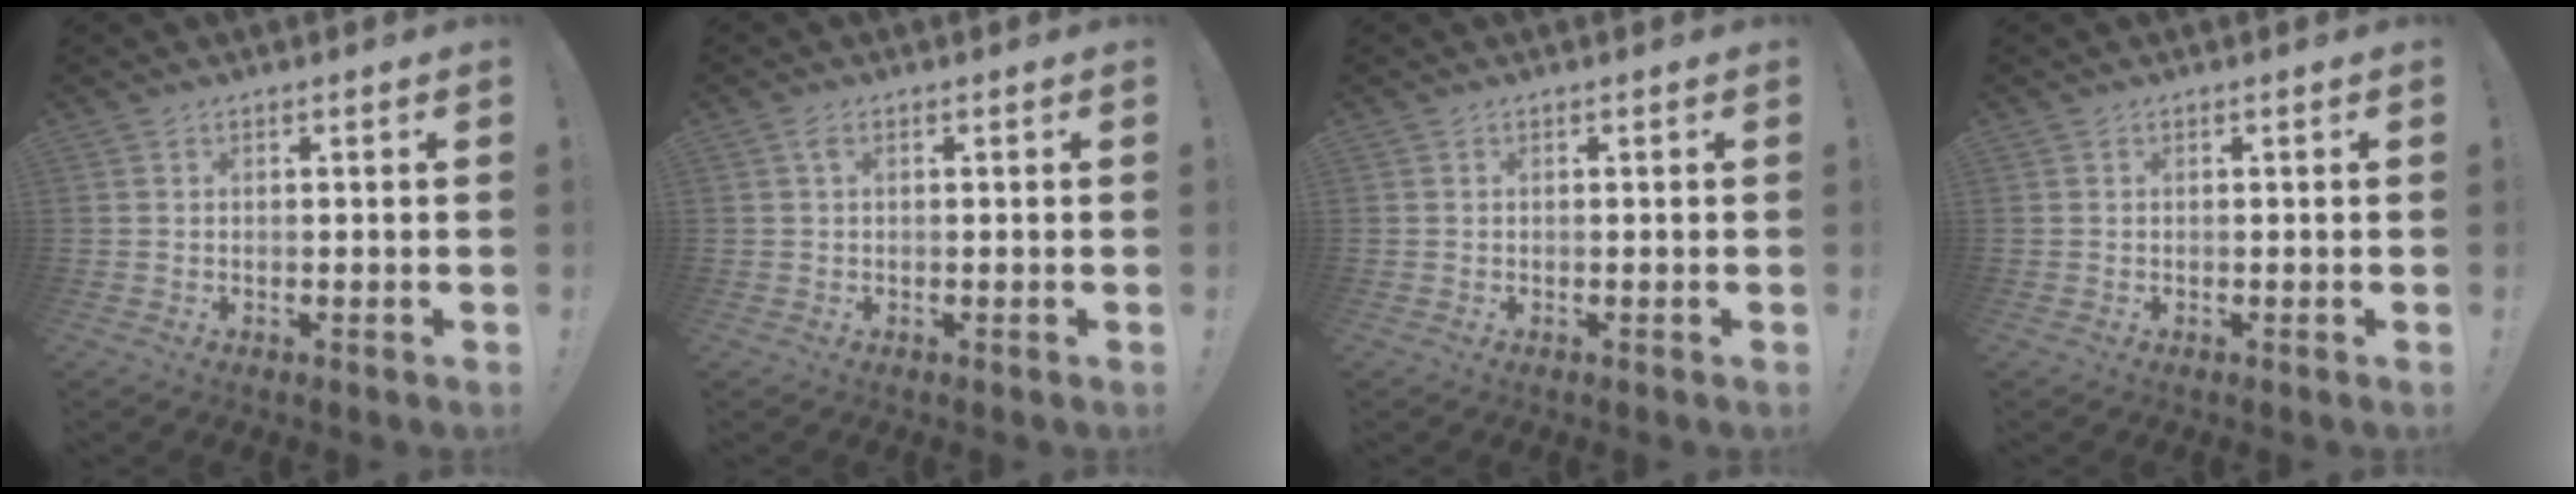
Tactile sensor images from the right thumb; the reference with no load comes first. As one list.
[{"total": 1.4, "force": [0.4, 0.6, 1.1], "torque": [-0.017, -0.001, 0.006]}, {"total": 0.0}, {"total": 0.0}]